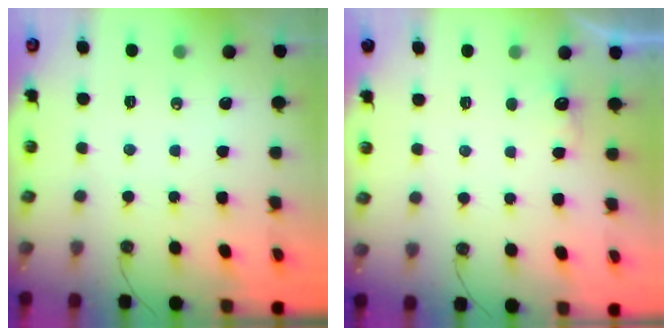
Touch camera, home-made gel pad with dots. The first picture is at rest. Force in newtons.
{"total": 2.2, "press": 2.0, "slide": 0.9}